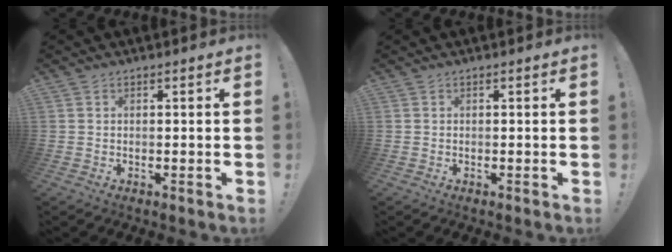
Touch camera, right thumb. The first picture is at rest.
{"total": 0.0}